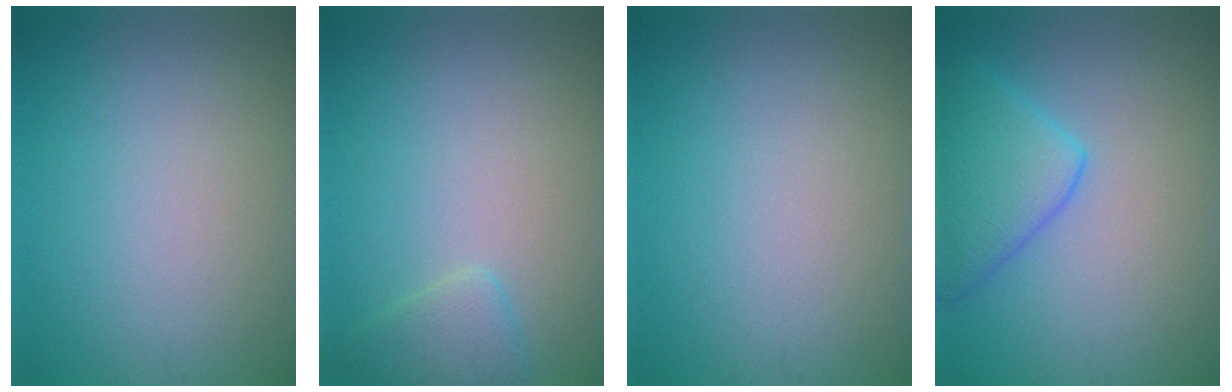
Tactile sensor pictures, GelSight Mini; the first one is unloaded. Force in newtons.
{"total": 1.8, "press": 1.8, "slide": 0.2}
{"total": 0.0}
{"total": 5.2, "press": 5.2, "slide": 0.4}